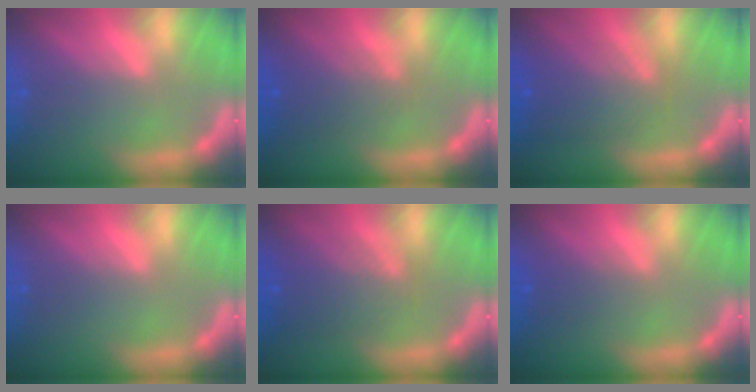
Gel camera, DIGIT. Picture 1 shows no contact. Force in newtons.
{"total": 3.6}
{"total": 5.6}
{"total": 0.0}
{"total": 5.1}
{"total": 2.0}